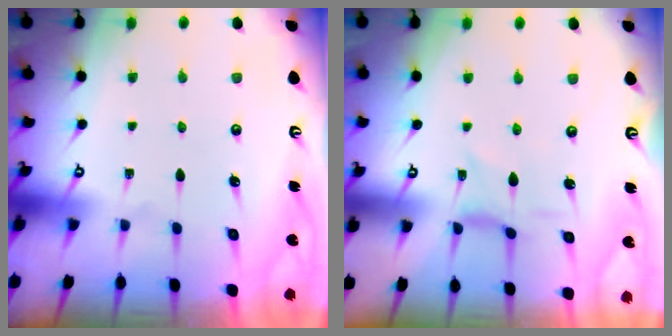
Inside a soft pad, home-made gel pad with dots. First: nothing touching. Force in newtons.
{"total": 0.0}